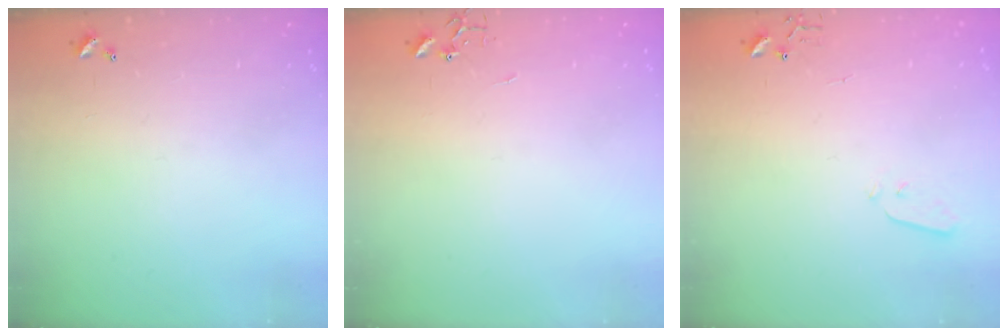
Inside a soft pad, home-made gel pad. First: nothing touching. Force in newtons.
{"total": 0.0}
{"total": 3.0, "press": 2.9, "slide": 0.7}